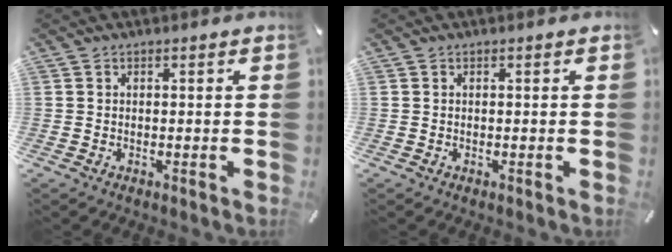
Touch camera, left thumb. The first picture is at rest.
{"total": 0.0}